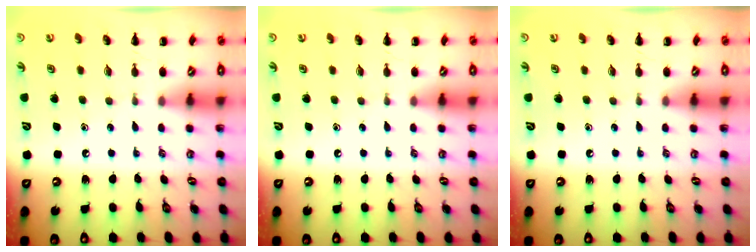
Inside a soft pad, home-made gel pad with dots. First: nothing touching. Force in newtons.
{"total": 0.0}
{"total": 0.0}